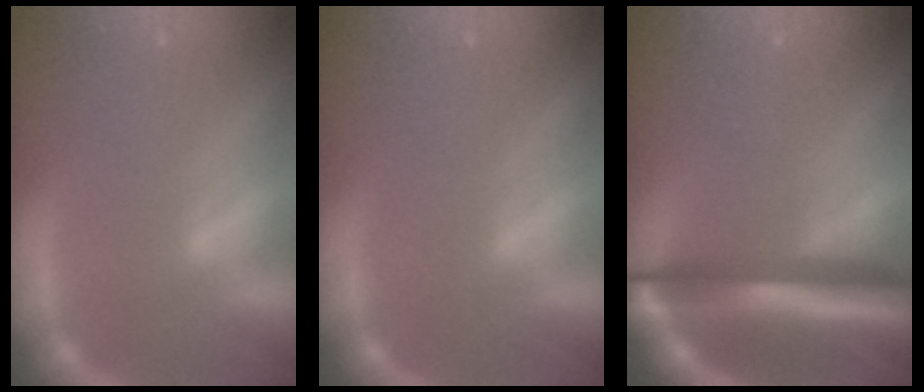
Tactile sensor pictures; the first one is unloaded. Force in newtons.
{"total": 0.0}
{"total": 9.1}